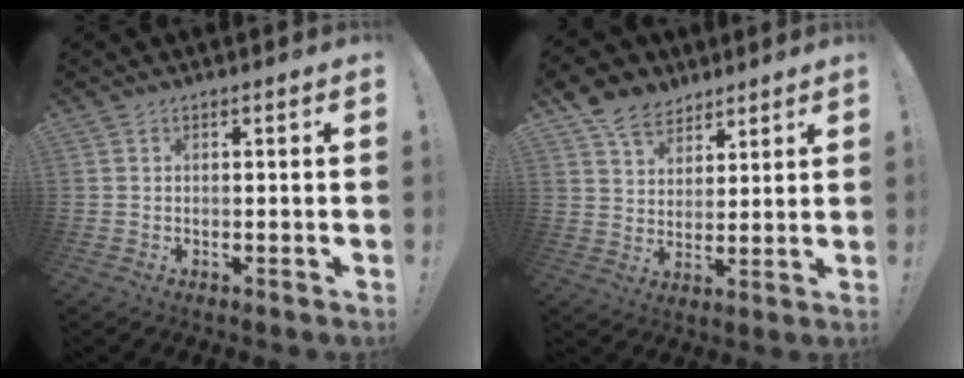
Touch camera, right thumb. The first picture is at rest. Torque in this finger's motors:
{"motor_torque": [0.85, 1.16, 0.87, 0.79, 0.28]}